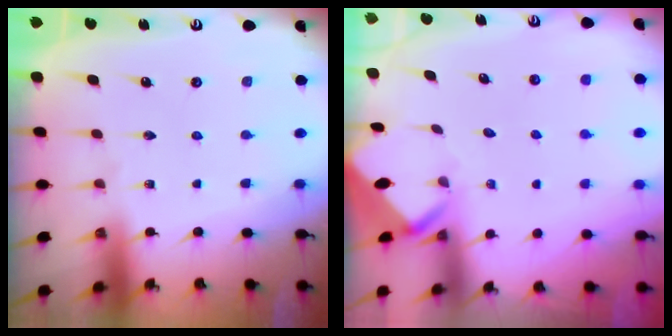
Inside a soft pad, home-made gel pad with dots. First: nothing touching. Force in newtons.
{"total": 2.9, "press": 2.9, "slide": 0.1}